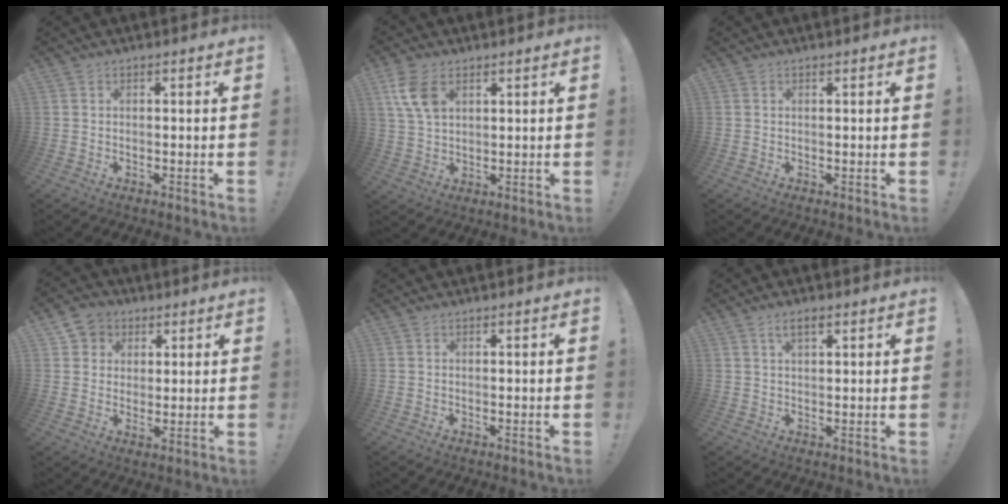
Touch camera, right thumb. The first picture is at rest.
{"total": 8.8, "force": [3.9, 5.4, 5.7], "torque": [-0.112, -0.009, 0.076]}
{"total": 0.0}
{"total": 6.6, "force": [2.8, 5.8, 1.4], "torque": [-0.016, -0.016, 0.056]}
{"total": 0.0}
{"total": 3.6, "force": [1.8, 1.4, 2.8], "torque": [-0.049, 0.001, 0.030]}